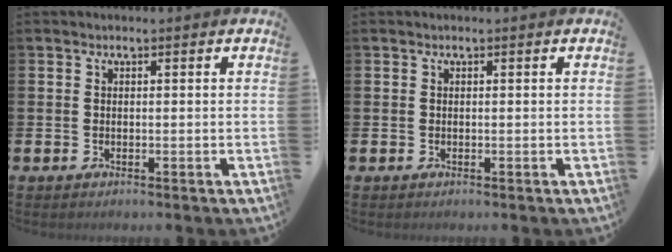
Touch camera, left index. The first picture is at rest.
{"total": 0.0}